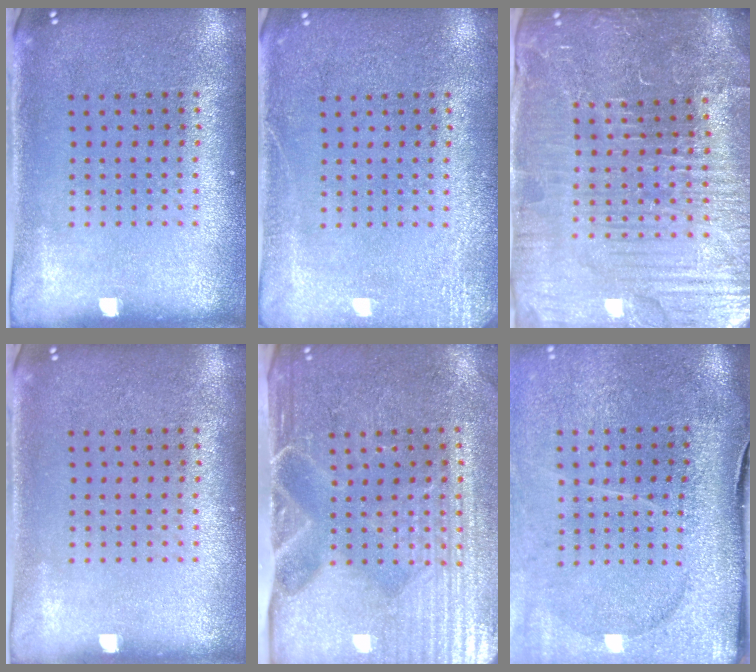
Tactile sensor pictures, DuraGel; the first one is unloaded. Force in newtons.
{"total": 2.5, "press": 2.4, "slide": 0.3}
{"total": 5.6, "press": 5.2, "slide": 2.2}
{"total": 0.0}
{"total": 4.6, "press": 4.1, "slide": 2.1}
{"total": 4.6, "press": 3.6, "slide": 2.8}